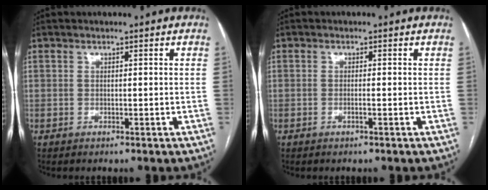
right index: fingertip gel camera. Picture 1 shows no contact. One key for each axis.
{"total": 0.8, "fx": -0.3, "fy": -0.3, "fz": 0.7, "tx": -0.014, "ty": 0.000, "tz": -0.006}